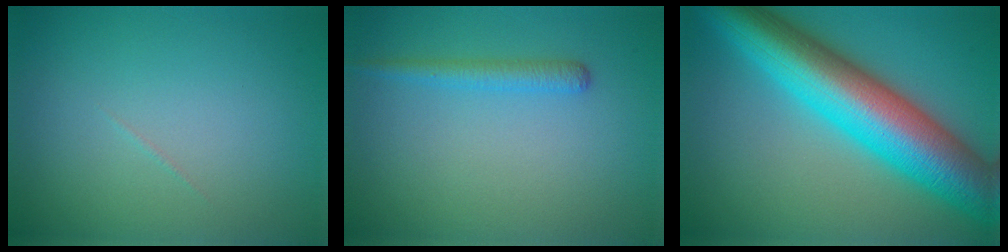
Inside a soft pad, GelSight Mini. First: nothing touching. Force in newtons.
{"total": 1.7, "press": 1.7, "slide": 0.1}
{"total": 12.8, "press": 12.8, "slide": 0.2}